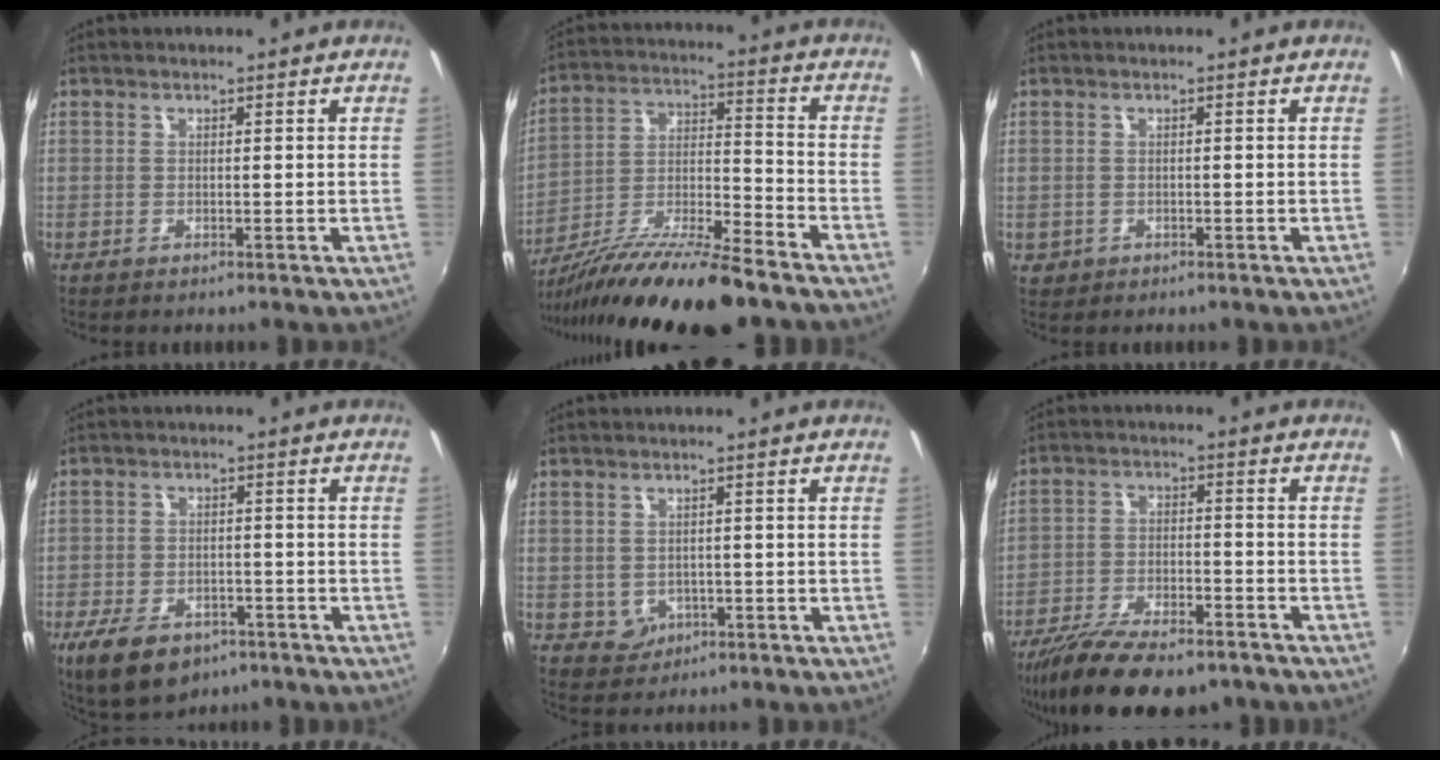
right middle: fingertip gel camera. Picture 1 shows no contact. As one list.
[{"total": 18.4, "force": [-14.3, 1.7, 11.5], "torque": [-0.212, -0.022, -0.249]}, {"total": 1.9, "force": [-0.5, 1.7, 0.7], "torque": [-0.017, -0.003, -0.004]}, {"total": 11.6, "force": [-7.0, 6.5, 6.4], "torque": [-0.147, -0.022, -0.111]}, {"total": 3.2, "force": [-0.5, 3.0, 1.0], "torque": [-0.022, 0.001, 0.004]}, {"total": 16.4, "force": [-12.6, 5.3, 9.0], "torque": [-0.185, -0.038, -0.206]}]